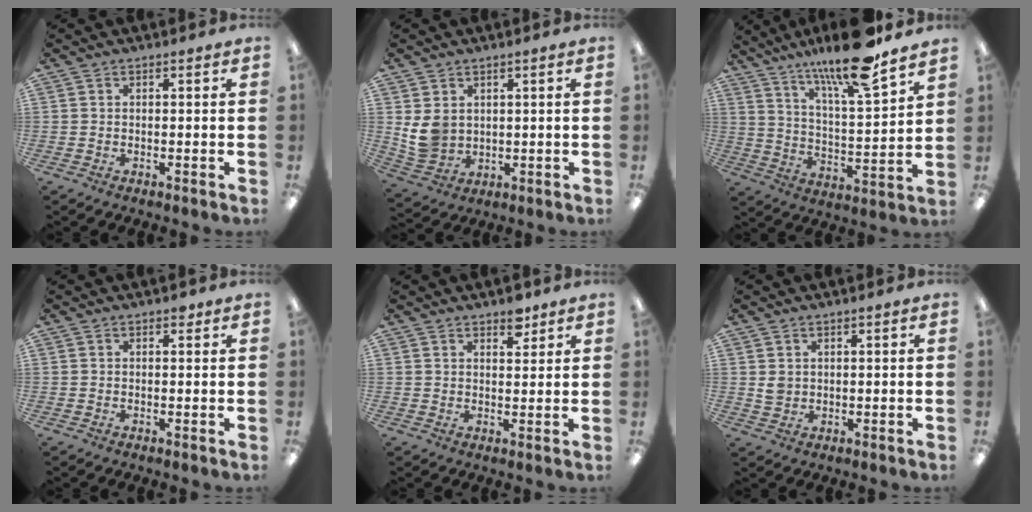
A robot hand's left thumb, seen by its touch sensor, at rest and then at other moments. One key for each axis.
{"total": 6.2, "fx": 1.9, "fy": 5.0, "fz": 3.0, "tx": -0.070, "ty": -0.003, "tz": 0.040}
{"total": 16.5, "fx": 13.3, "fy": 2.8, "fz": 9.5, "tx": -0.164, "ty": -0.083, "tz": 0.219}
{"total": 1.0, "fx": 0.6, "fy": 0.5, "fz": 0.5, "tx": -0.003, "ty": -0.001, "tz": 0.009}
{"total": 4.3, "fx": 3.2, "fy": 2.1, "fz": 1.9, "tx": -0.003, "ty": -0.021, "tz": 0.051}
{"total": 2.4, "fx": 0.9, "fy": 2.0, "fz": 1.0, "tx": -0.014, "ty": -0.001, "tz": 0.016}